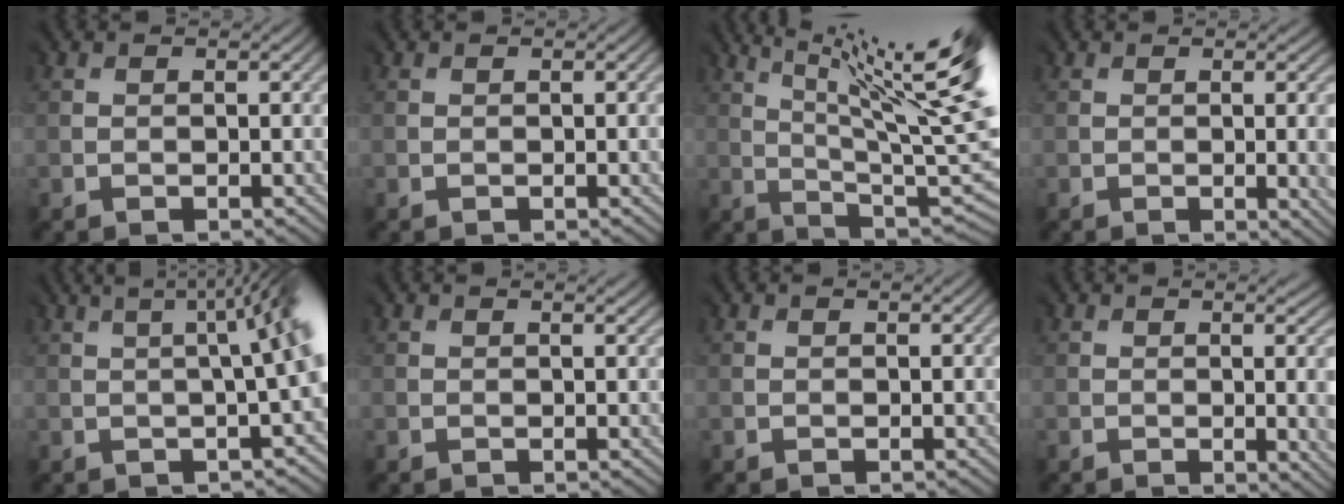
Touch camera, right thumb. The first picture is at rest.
{"total": 0.0}
{"total": 17.7, "force": [6.8, 4.6, 15.7], "torque": [-0.197, 0.027, 0.112]}
{"total": 5.2, "force": [-0.6, 2.0, 4.7], "torque": [-0.041, -0.003, -0.004]}
{"total": 9.6, "force": [0.6, 3.2, 9.1], "torque": [-0.073, 0.029, 0.000]}
{"total": 0.6, "force": [0.3, -0.1, 0.5], "torque": [-0.007, -0.001, 0.005]}
{"total": 0.0}
{"total": 6.8, "force": [-0.3, 2.8, 6.2], "torque": [-0.046, 0.001, -0.006]}